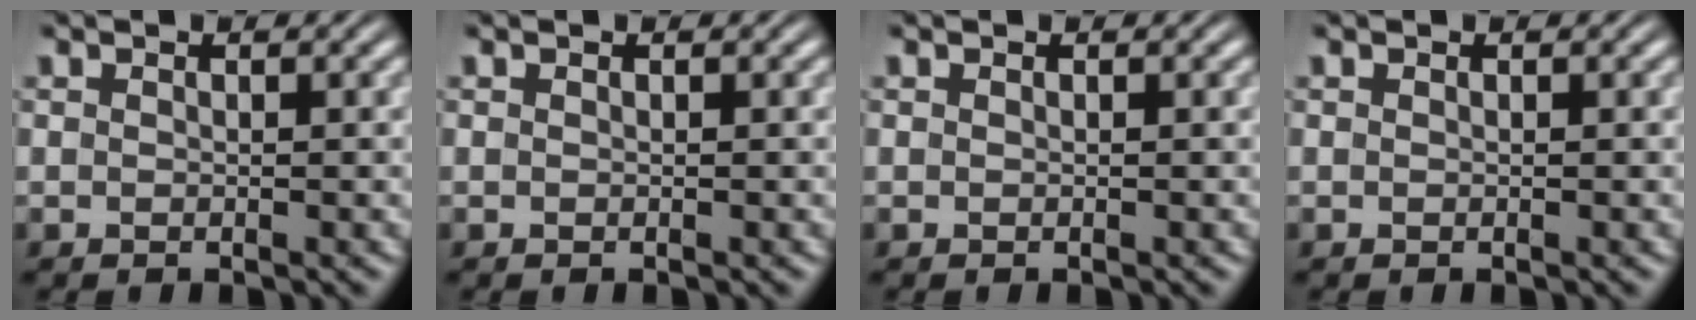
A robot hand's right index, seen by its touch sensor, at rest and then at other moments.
{"total": 0.0}
{"total": 0.0}
{"total": 0.0}